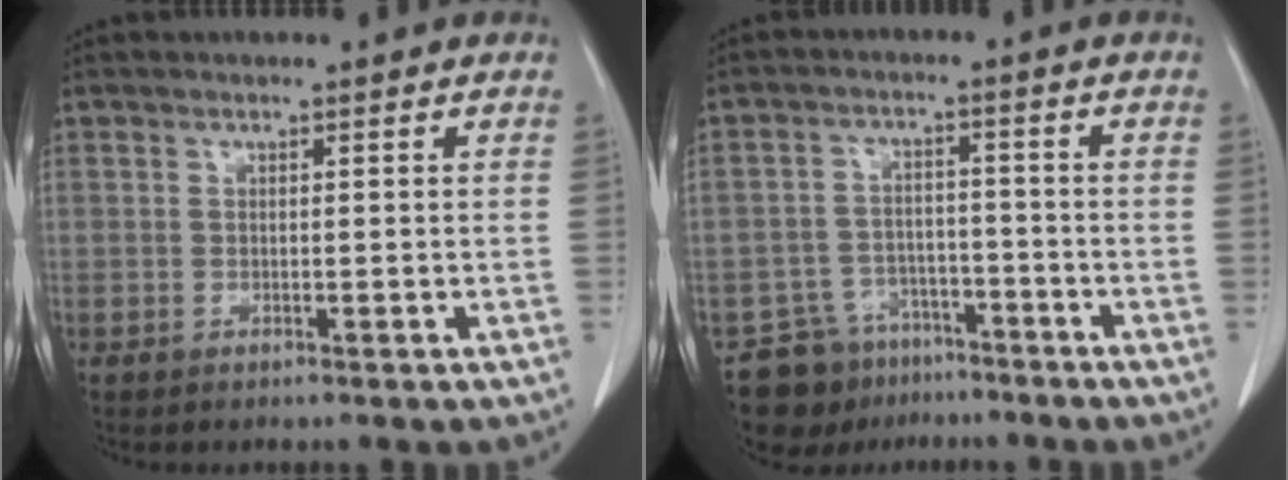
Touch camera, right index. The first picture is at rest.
{"total": 8.5, "force": [-6.4, 5.6, 0.8], "torque": [-0.016, 0.022, -0.099]}